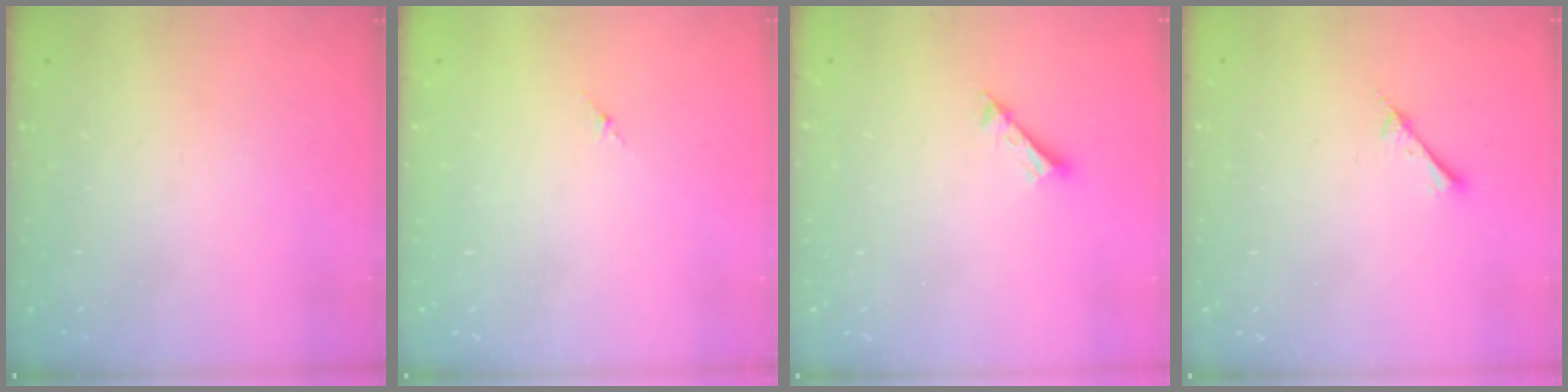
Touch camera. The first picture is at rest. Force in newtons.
{"total": 1.8, "press": 1.7, "slide": 0.6}
{"total": 3.6, "press": 3.6, "slide": 0.2}
{"total": 2.4, "press": 2.4, "slide": 0.2}